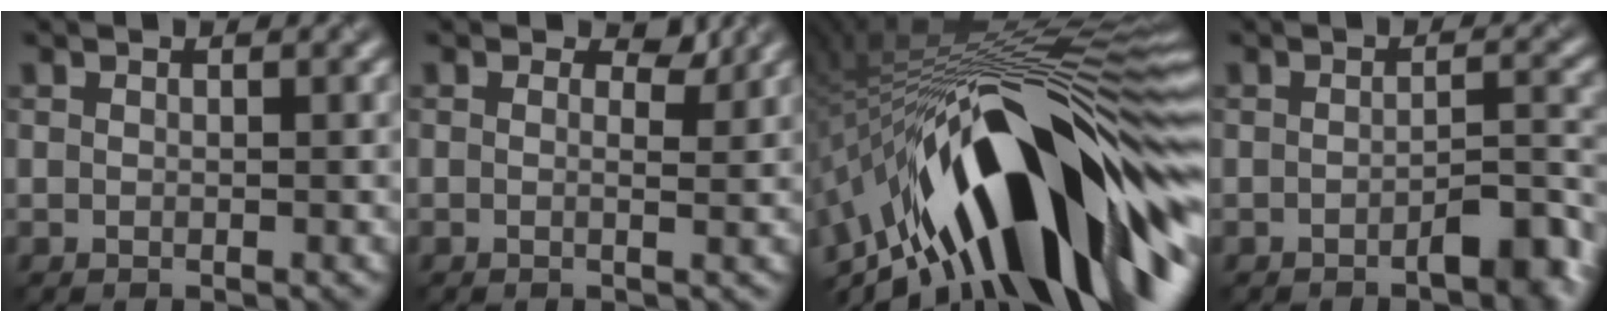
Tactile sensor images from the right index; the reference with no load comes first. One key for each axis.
{"total": 0.9, "fx": 0.6, "fy": 0.3, "fz": 0.7, "tx": -0.010, "ty": -0.009, "tz": 0.002}
{"total": 17.6, "fx": -5.9, "fy": 6.7, "fz": 15.1, "tx": -0.223, "ty": 0.034, "tz": -0.117}
{"total": 3.4, "fx": -2.6, "fy": 0.8, "fz": 2.1, "tx": -0.029, "ty": 0.004, "tz": -0.042}